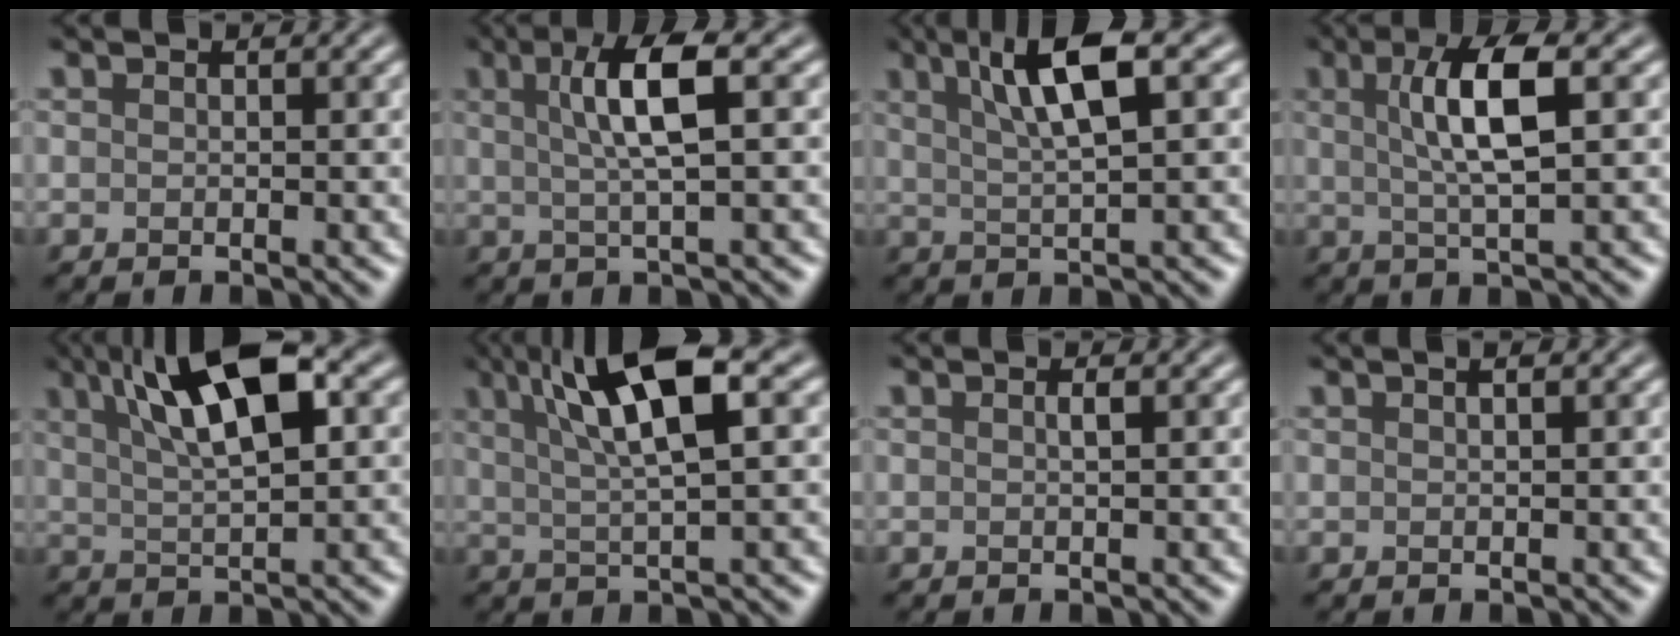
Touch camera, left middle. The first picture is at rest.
{"total": 4.9, "force": [0.8, 0.8, 4.8], "torque": [-0.086, 0.009, 0.020]}
{"total": 5.8, "force": [2.0, 1.1, 5.3], "torque": [-0.093, 0.010, 0.040]}
{"total": 5.2, "force": [0.7, 1.0, 5.0], "torque": [-0.094, 0.009, 0.021]}
{"total": 8.9, "force": [3.2, 2.8, 7.8], "torque": [-0.137, 0.021, 0.057]}
{"total": 8.2, "force": [2.8, 2.0, 7.5], "torque": [-0.121, 0.020, 0.052]}
{"total": 0.5, "force": [0.0, 0.1, 0.5], "torque": [-0.005, 0.001, 0.001]}
{"total": 2.2, "force": [1.1, 1.0, 1.6], "torque": [-0.006, 0.017, -0.007]}